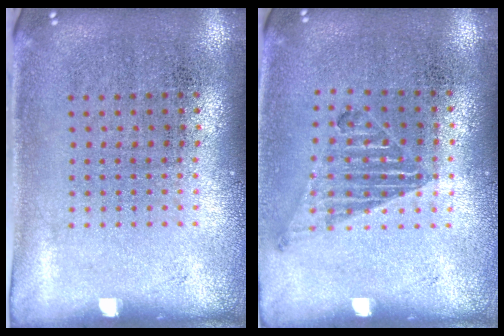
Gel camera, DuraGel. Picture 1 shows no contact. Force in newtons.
{"total": 1.0, "press": 1.0, "slide": 0.3}